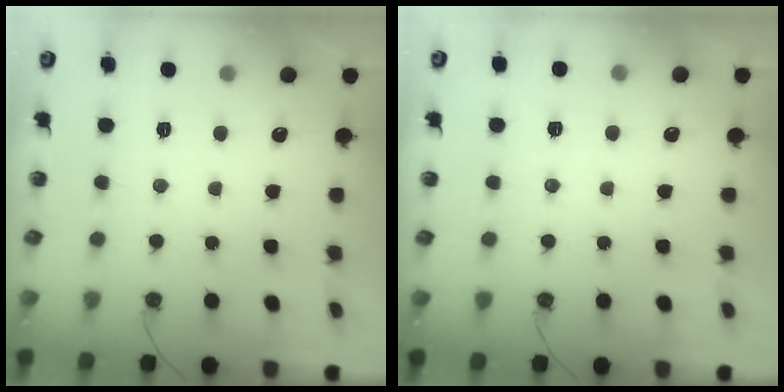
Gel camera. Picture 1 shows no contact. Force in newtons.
{"total": 2.4, "press": 2.4, "slide": 0.4}